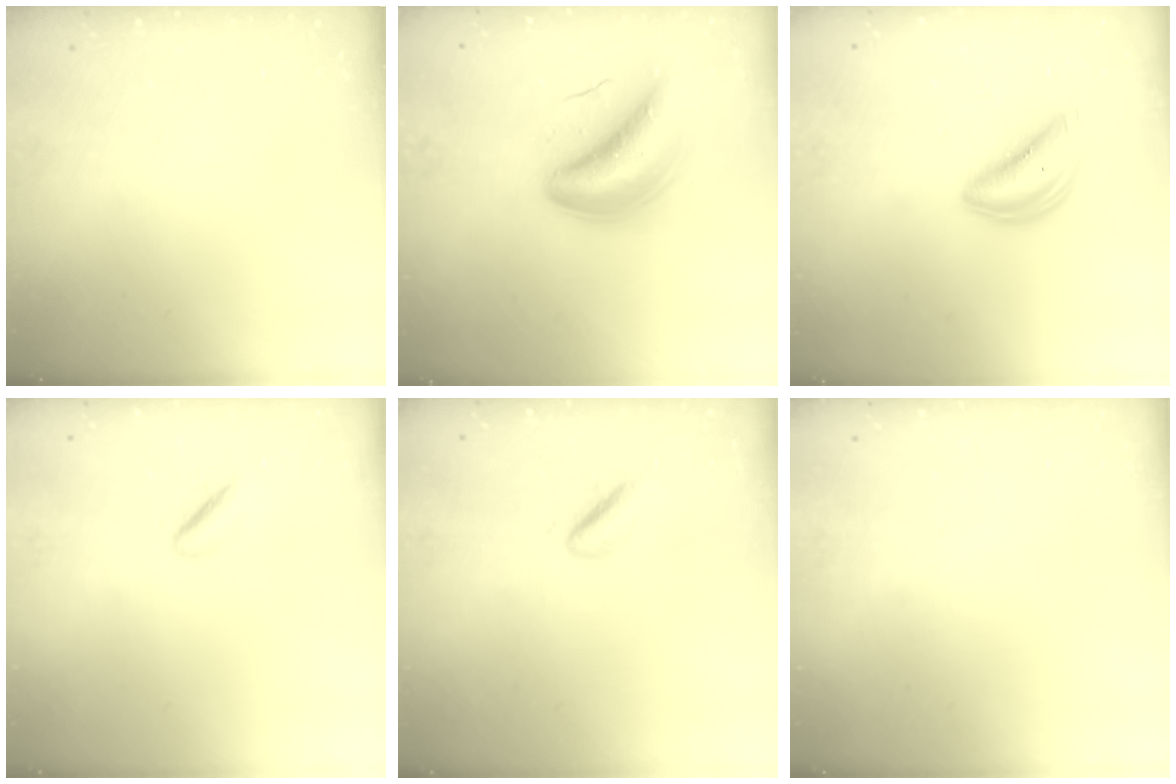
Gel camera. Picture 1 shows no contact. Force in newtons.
{"total": 7.2, "press": 6.6, "slide": 2.9}
{"total": 4.5, "press": 4.5, "slide": 0.3}
{"total": 2.8, "press": 2.6, "slide": 0.9}
{"total": 2.6, "press": 2.3, "slide": 1.2}
{"total": 2.2, "press": 2.2, "slide": 0.1}